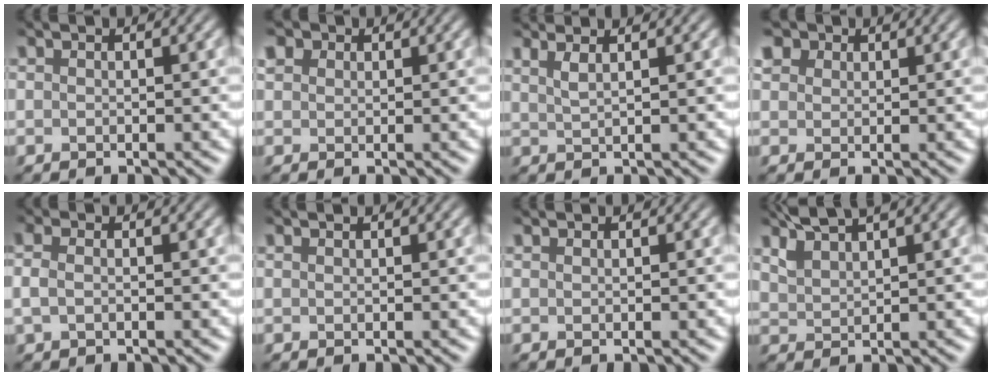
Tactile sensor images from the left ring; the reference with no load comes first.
{"total": 1.8, "force": [1.1, 1.4, 0.5], "torque": [-0.013, 0.006, 0.016]}
{"total": 2.4, "force": [1.5, 0.9, 1.6], "torque": [-0.015, 0.006, 0.010]}
{"total": 2.9, "force": [1.9, 1.9, 1.0], "torque": [-0.027, 0.006, 0.032]}
{"total": 1.5, "force": [0.0, 0.7, 1.4], "torque": [-0.034, 0.002, -0.006]}
{"total": 0.0}
{"total": 0.0}
{"total": 3.6, "force": [3.1, 0.6, 1.9], "torque": [-0.048, 0.012, 0.067]}